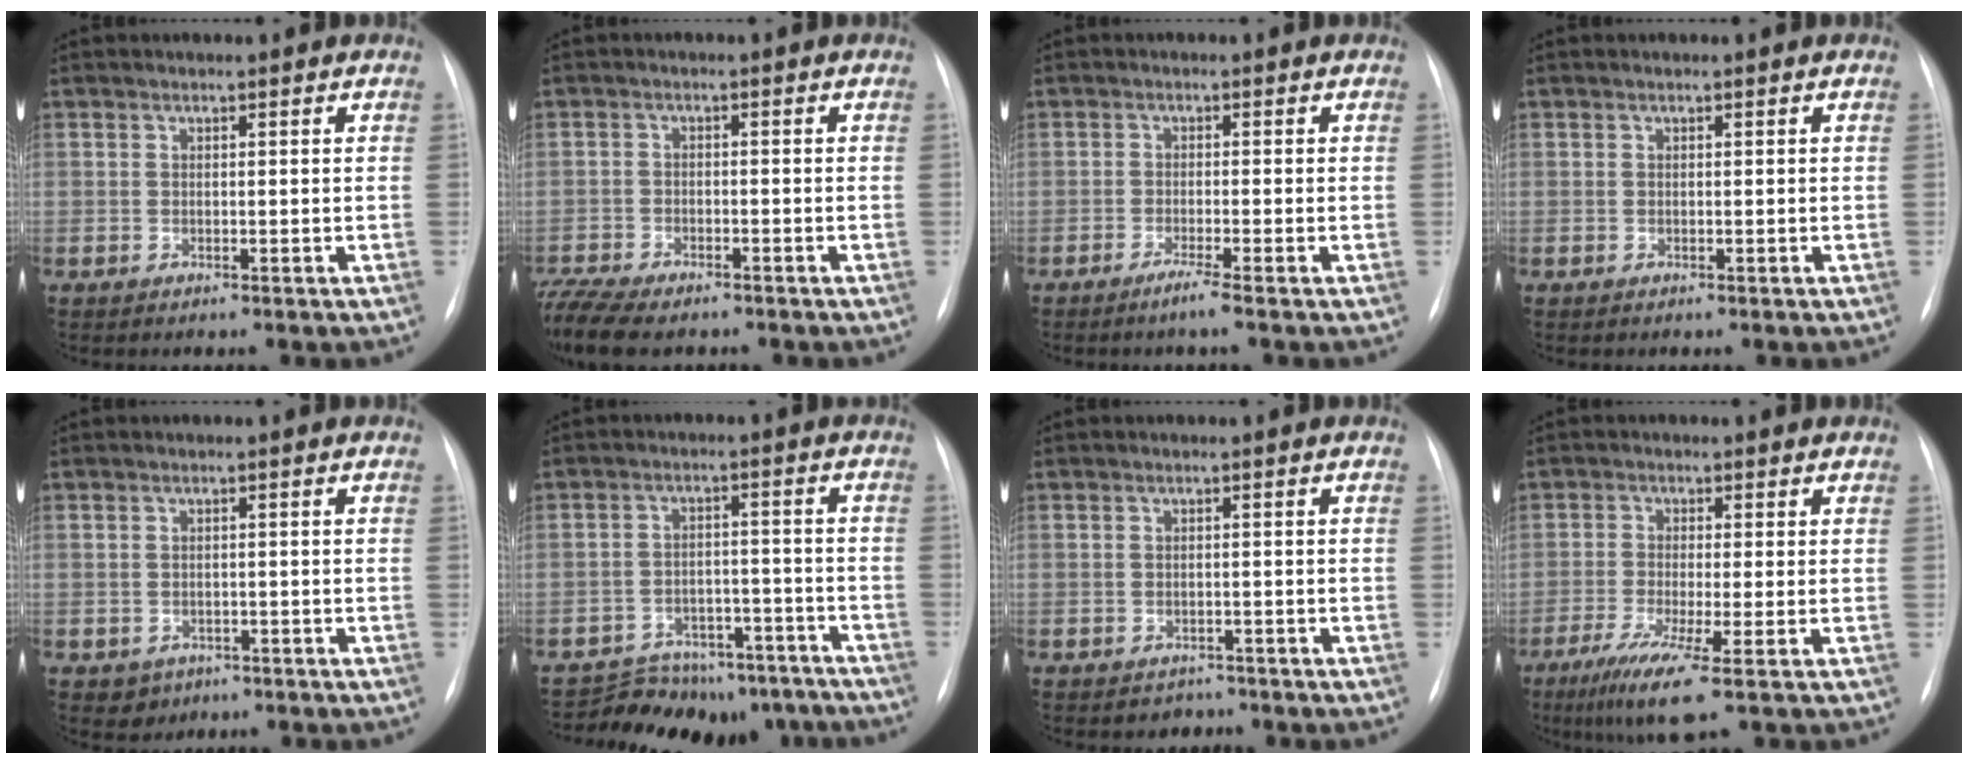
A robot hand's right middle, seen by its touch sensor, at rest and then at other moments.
{"total": 10.8, "force": [-8.8, 3.5, 5.2], "torque": [-0.114, -0.007, -0.141]}
{"total": 2.2, "force": [-1.5, -0.7, 1.4], "torque": [-0.029, -0.006, -0.030]}
{"total": 0.0}
{"total": 2.6, "force": [-1.3, 2.2, 0.4], "torque": [-0.004, 0.008, -0.009]}
{"total": 14.3, "force": [-12.6, 6.2, 2.4], "torque": [-0.020, 0.031, -0.161]}
{"total": 2.0, "force": [-1.5, 1.2, -0.3], "torque": [-0.002, 0.006, -0.020]}
{"total": 6.8, "force": [-3.5, -0.2, 5.8], "torque": [-0.108, -0.026, -0.064]}